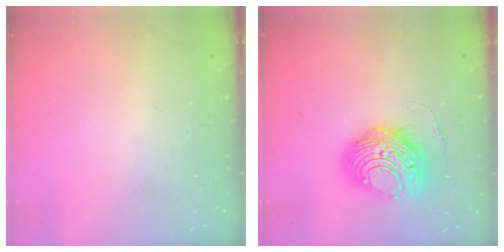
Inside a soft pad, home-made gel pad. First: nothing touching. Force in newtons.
{"total": 11.3, "press": 11.3, "slide": 1.2}